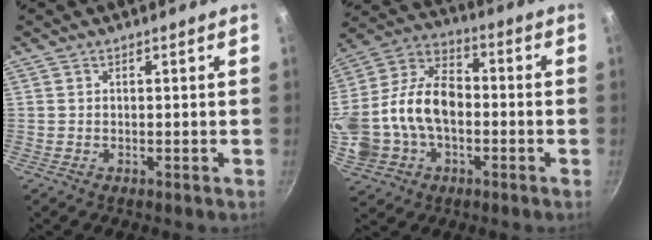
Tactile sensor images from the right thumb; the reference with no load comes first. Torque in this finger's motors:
{"motor_torque": [2.61, 2.40, 1.21, -1.24, 0.20]}